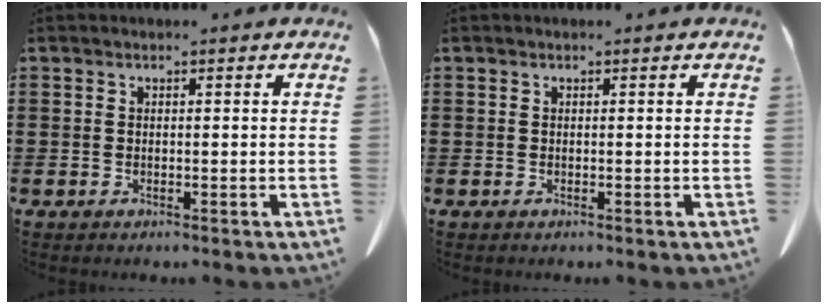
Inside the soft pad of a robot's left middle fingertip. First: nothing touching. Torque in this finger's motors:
{"motor_torque": [0.00, 0.00, 0.01, 0.01]}